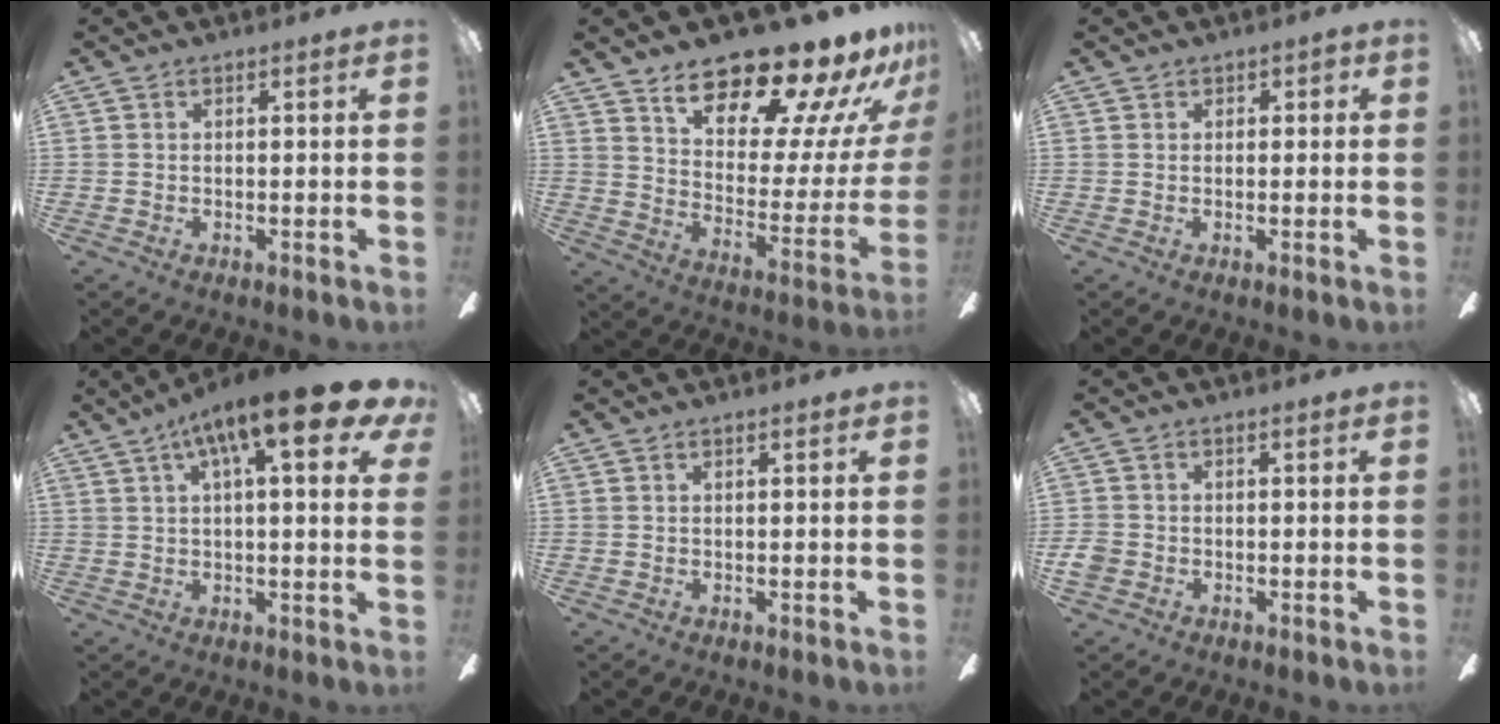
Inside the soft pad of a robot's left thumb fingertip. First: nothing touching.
{"total": 20.8, "force": [16.9, 5.3, 10.8], "torque": [-0.162, -0.128, 0.276]}
{"total": 1.4, "force": [0.6, 1.1, 0.6], "torque": [-0.003, 0.001, 0.009]}
{"total": 16.7, "force": [8.6, 4.5, 13.6], "torque": [-0.211, -0.032, 0.129]}
{"total": 0.9, "force": [0.4, 0.1, 0.8], "torque": [-0.017, 0.002, 0.007]}
{"total": 2.5, "force": [-1.1, 1.9, 1.2], "torque": [-0.025, 0.003, -0.021]}